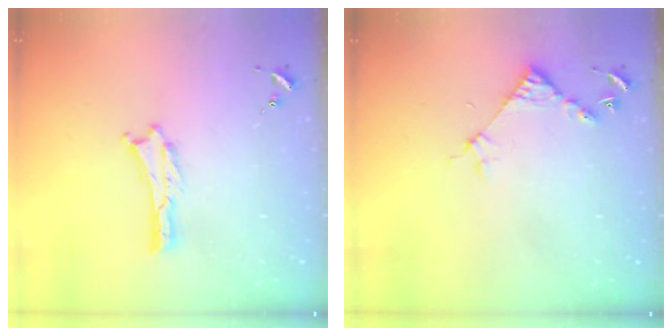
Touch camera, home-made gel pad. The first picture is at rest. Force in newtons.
{"total": 4.5, "press": 4.5, "slide": 0.4}